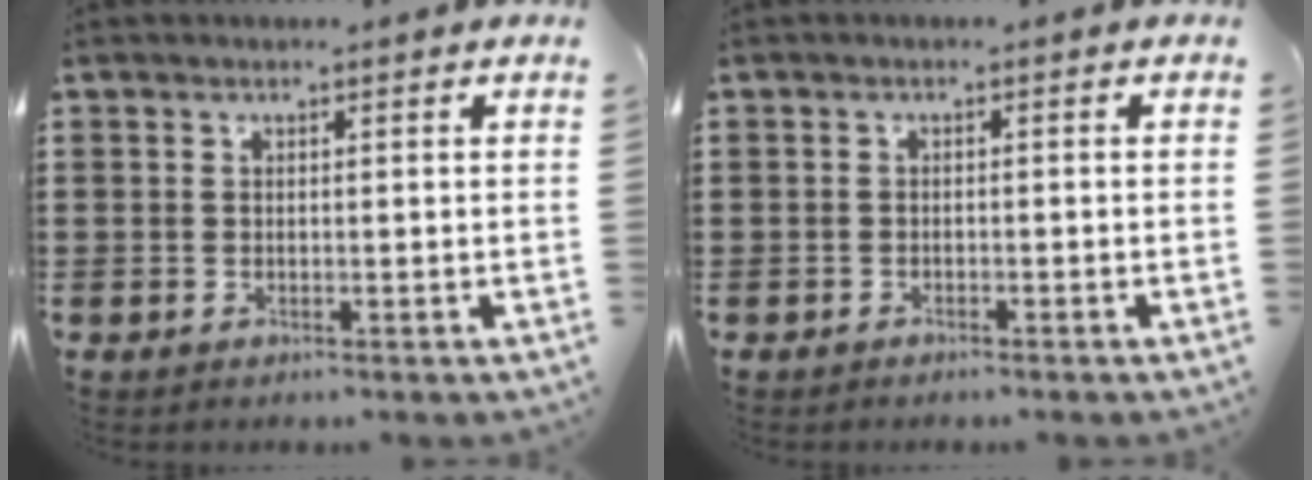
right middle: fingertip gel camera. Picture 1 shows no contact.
{"total": 0.8, "force": [-0.8, 0.1, 0.0], "torque": [-0.003, 0.000, -0.016]}